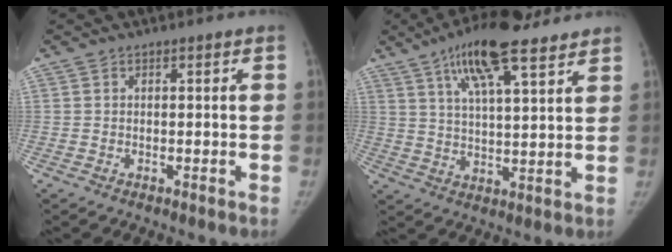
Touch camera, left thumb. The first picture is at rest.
{"total": 14.6, "force": [9.5, 3.9, 10.4], "torque": [-0.161, -0.029, 0.159]}